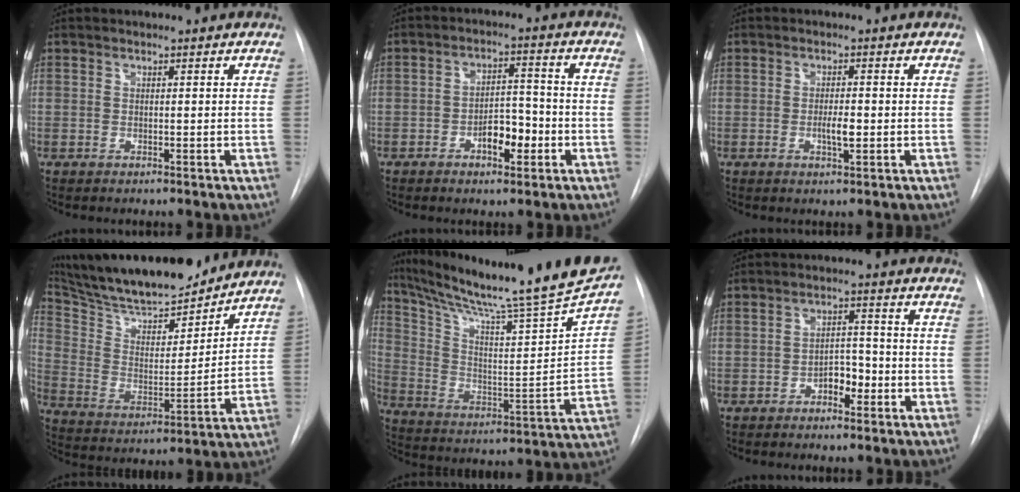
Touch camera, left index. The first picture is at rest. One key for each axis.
{"total": 5.9, "fx": -2.6, "fy": 2.6, "fz": 4.5, "tx": -0.067, "ty": 0.009, "tz": -0.040}
{"total": 2.5, "fx": -0.7, "fy": 0.6, "fz": 2.3, "tx": -0.042, "ty": -0.004, "tz": -0.013}
{"total": 21.0, "fx": 18.7, "fy": 3.4, "fz": 8.8, "tx": -0.160, "ty": 0.000, "tz": 0.303}
{"total": 24.6, "fx": 21.6, "fy": -1.5, "fz": 11.7, "tx": -0.195, "ty": -0.081, "tz": 0.316}
{"total": 3.9, "fx": -2.2, "fy": 2.1, "fz": 2.5, "tx": -0.031, "ty": 0.007, "tz": -0.038}